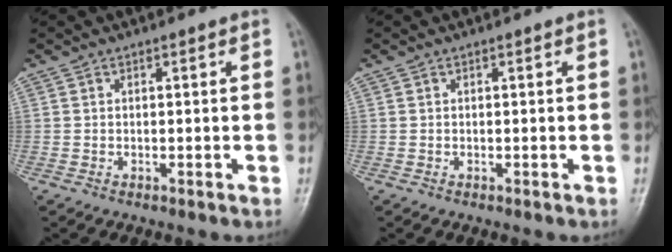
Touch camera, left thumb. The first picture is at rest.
{"total": 0.0}